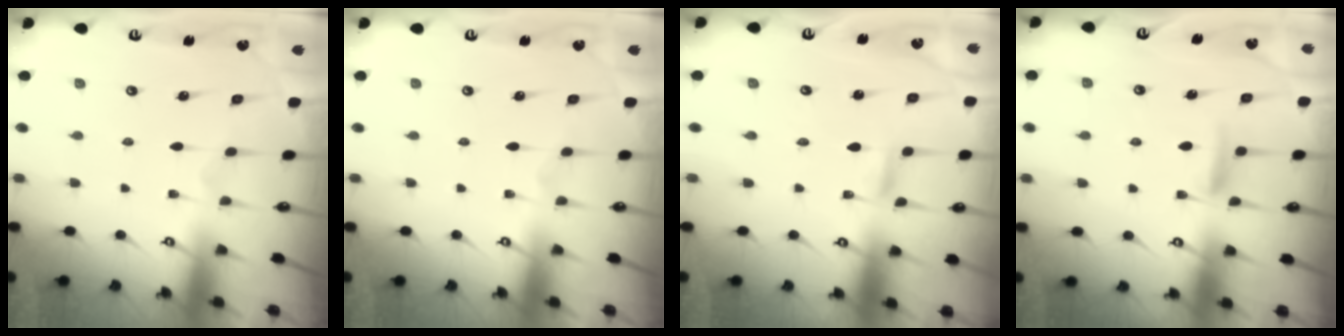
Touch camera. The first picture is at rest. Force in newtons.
{"total": 0.0}
{"total": 1.9, "press": 1.9, "slide": 0.1}
{"total": 7.2, "press": 7.1, "slide": 0.8}